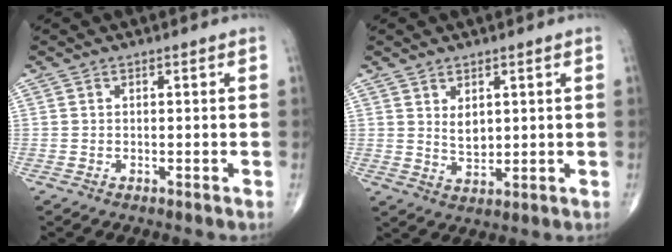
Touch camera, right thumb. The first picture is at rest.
{"total": 3.7, "force": [1.3, 2.2, 2.7], "torque": [-0.037, -0.019, 0.030]}